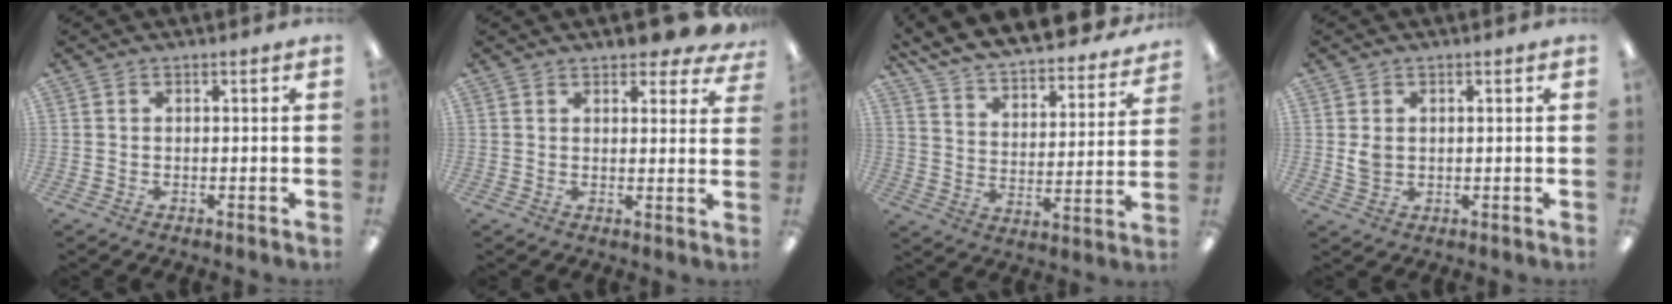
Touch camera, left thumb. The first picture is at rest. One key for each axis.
{"total": 5.4, "fx": 4.2, "fy": 2.1, "fz": 2.6, "tx": -0.028, "ty": -0.021, "tz": 0.073}
{"total": 11.3, "fx": 10.8, "fy": 1.9, "fz": 2.5, "tx": -0.065, "ty": -0.097, "tz": 0.186}
{"total": 3.2, "fx": 0.5, "fy": 2.7, "fz": 1.8, "tx": -0.020, "ty": -0.001, "tz": 0.005}